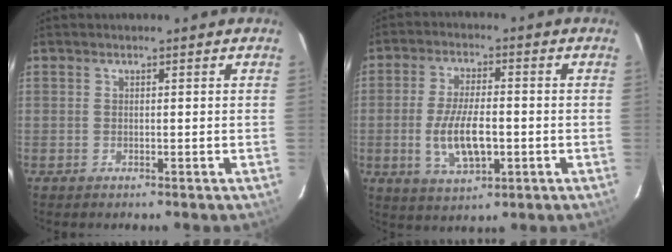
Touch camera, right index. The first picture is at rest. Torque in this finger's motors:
{"motor_torque": [0.10, -0.09, 0.42, 0.08]}